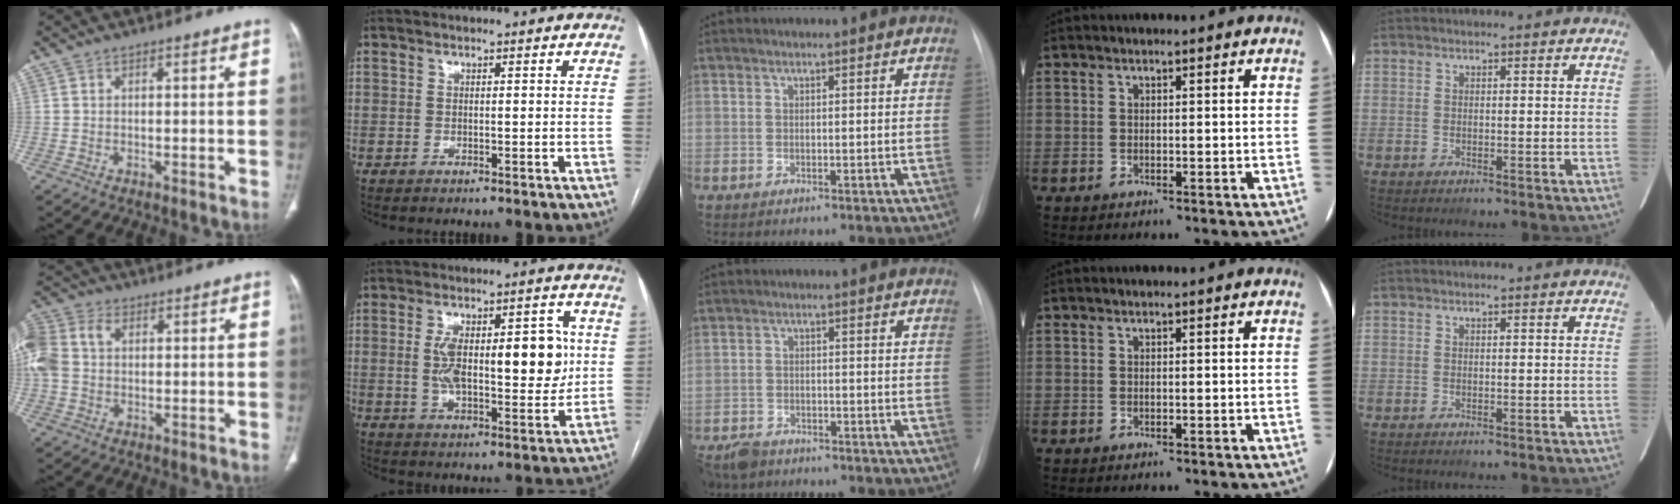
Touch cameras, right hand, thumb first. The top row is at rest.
{"thumb": {"total": 11.8, "force": [2.3, 8.6, 7.6], "torque": [-0.199, 0.028, 0.043]}, "index": {"total": 15.6, "force": [2.0, 6.2, 14.2], "torque": [-0.224, 0.016, 0.039]}, "middle": {"total": 7.3, "force": [-6.3, 3.0, 2.1], "torque": [-0.042, -0.014, -0.107]}}